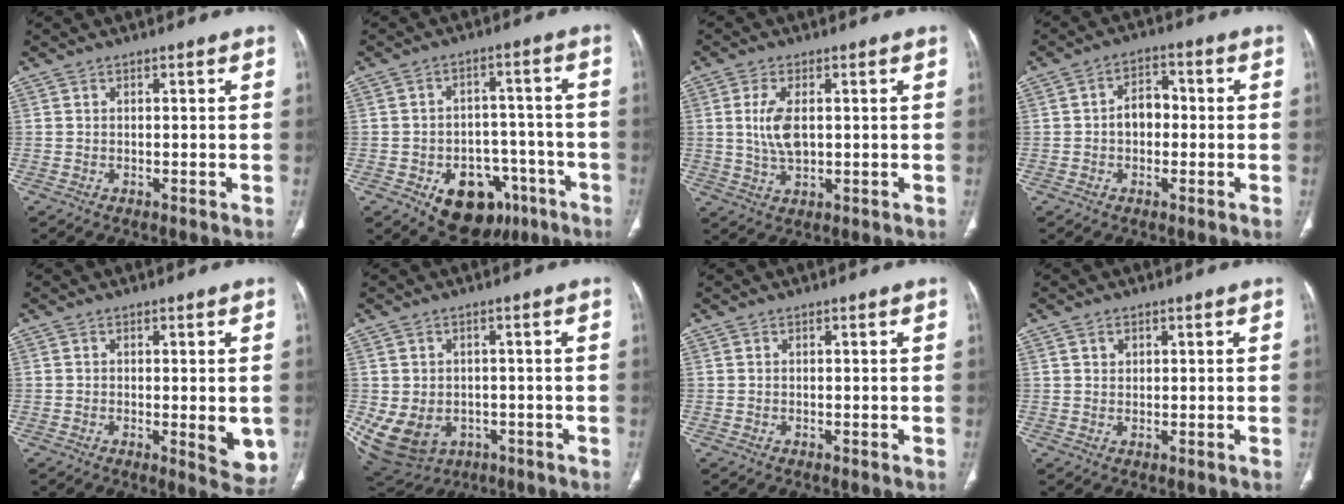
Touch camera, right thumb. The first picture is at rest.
{"total": 14.6, "force": [-7.0, 10.0, 8.0], "torque": [-0.070, 0.043, -0.090]}
{"total": 6.4, "force": [0.9, 3.2, 5.5], "torque": [-0.118, -0.004, 0.020]}
{"total": 5.4, "force": [-0.5, 3.9, 3.7], "torque": [-0.043, 0.022, -0.017]}
{"total": 6.1, "force": [-0.9, 2.3, 5.6], "torque": [-0.059, -0.013, -0.009]}
{"total": 13.4, "force": [-3.6, 11.0, 6.8], "torque": [-0.147, 0.008, -0.033]}
{"total": 0.0}
{"total": 1.7, "force": [0.8, 1.2, 0.7], "torque": [-0.006, -0.004, 0.014]}